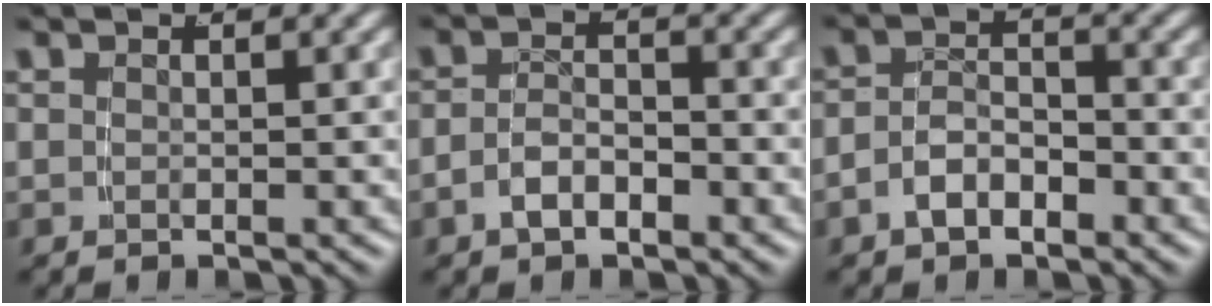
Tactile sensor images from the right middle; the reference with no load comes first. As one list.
[{"total": 2.6, "force": [-1.9, 1.2, 1.4], "torque": [-0.019, -0.003, -0.032]}, {"total": 3.6, "force": [-2.2, 2.2, 1.7], "torque": [-0.024, -0.003, -0.040]}]